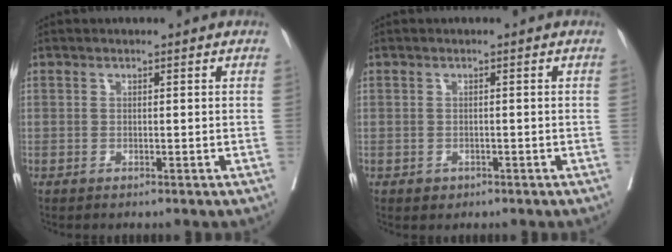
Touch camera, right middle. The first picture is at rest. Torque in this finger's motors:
{"motor_torque": [0.36, -0.17, 0.05, 0.02]}